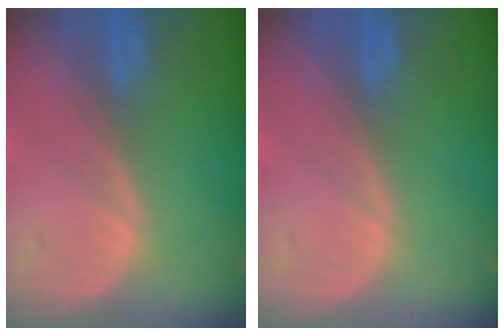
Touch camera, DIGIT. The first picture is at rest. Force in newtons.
{"total": 0.0}